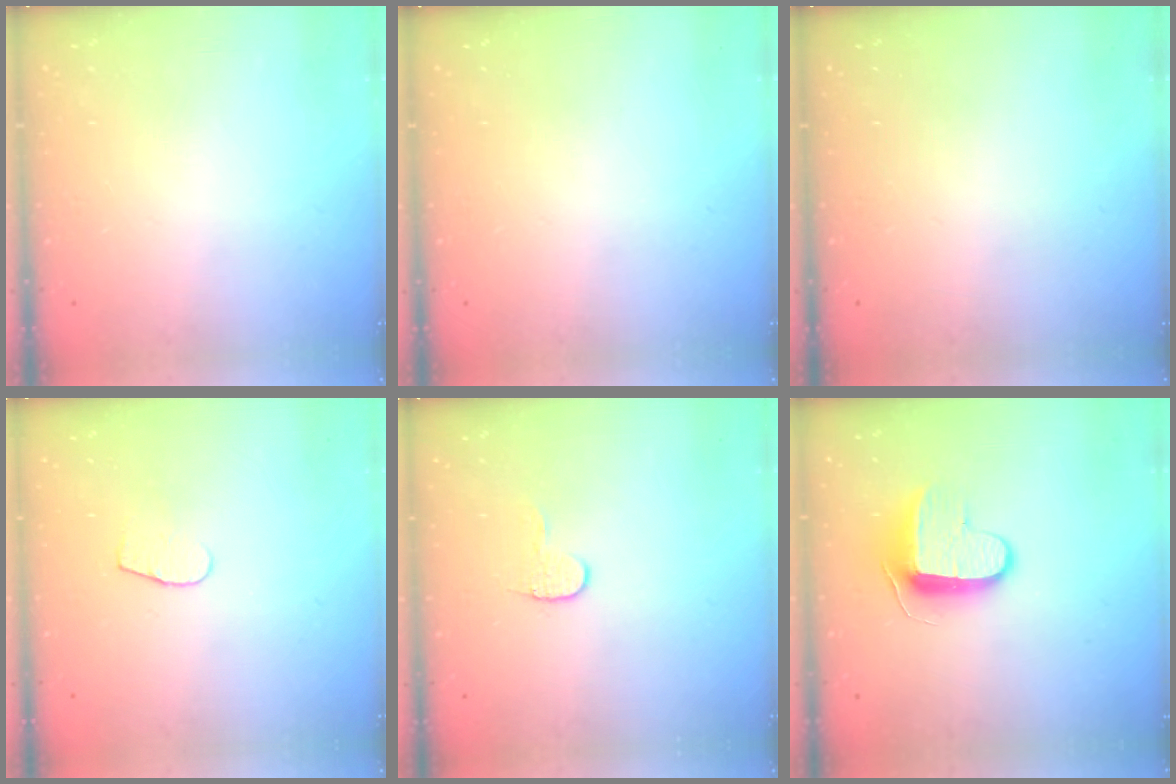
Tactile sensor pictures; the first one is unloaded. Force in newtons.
{"total": 0.0}
{"total": 0.0}
{"total": 4.6, "press": 4.6, "slide": 0.4}
{"total": 5.7, "press": 5.7, "slide": 0.5}
{"total": 9.2, "press": 9.2, "slide": 0.9}